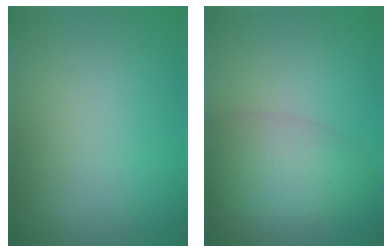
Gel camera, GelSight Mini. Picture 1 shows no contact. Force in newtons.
{"total": 4.5, "press": 4.5, "slide": 0.1}